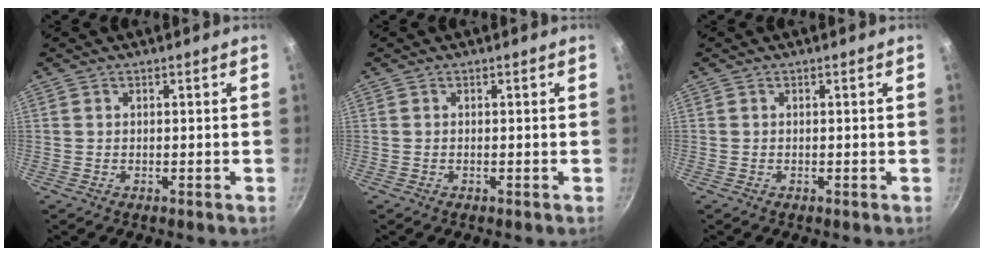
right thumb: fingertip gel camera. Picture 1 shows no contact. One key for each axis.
{"total": 0.0}
{"total": 0.0}